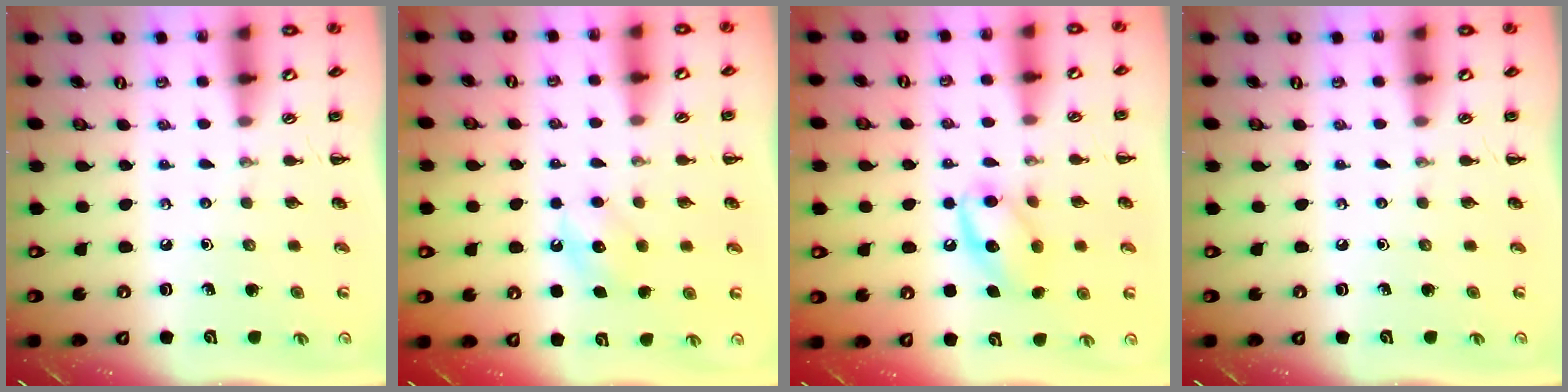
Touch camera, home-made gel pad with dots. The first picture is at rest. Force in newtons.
{"total": 6.5, "press": 6.4, "slide": 1.5}
{"total": 12.8, "press": 12.8, "slide": 1.2}
{"total": 0.0}